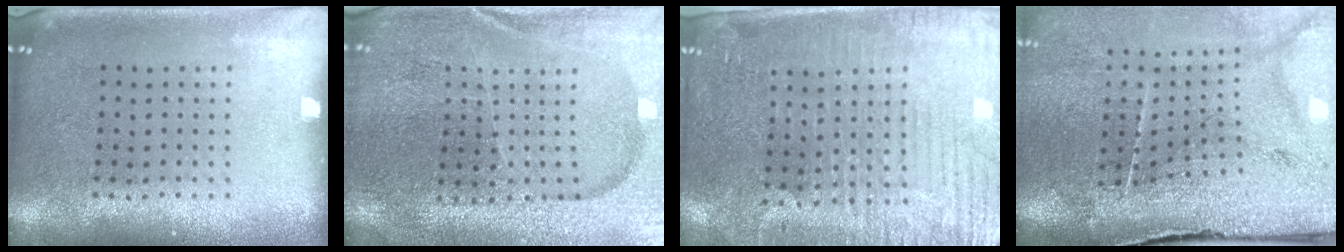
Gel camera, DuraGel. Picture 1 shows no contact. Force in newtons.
{"total": 3.4, "press": 3.4, "slide": 0.5}
{"total": 3.7, "press": 3.5, "slide": 1.4}
{"total": 3.5, "press": 3.2, "slide": 1.4}